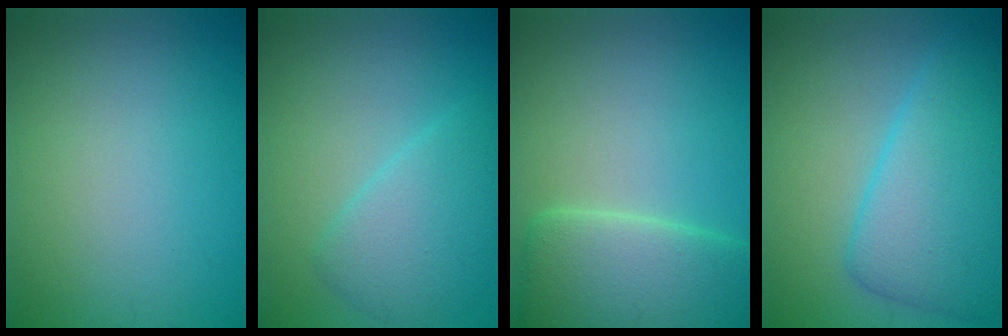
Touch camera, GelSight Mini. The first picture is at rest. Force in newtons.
{"total": 4.0, "press": 4.0, "slide": 0.1}
{"total": 6.9, "press": 6.9, "slide": 0.2}
{"total": 7.5, "press": 7.5, "slide": 0.2}